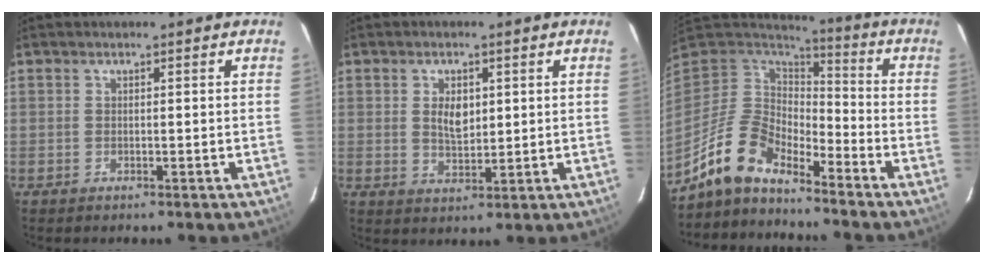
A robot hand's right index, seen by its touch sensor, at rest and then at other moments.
{"total": 4.7, "force": [1.0, 2.7, 3.6], "torque": [-0.063, 0.001, 0.021]}
{"total": 12.3, "force": [-9.8, 4.7, 5.6], "torque": [-0.119, 0.005, -0.192]}